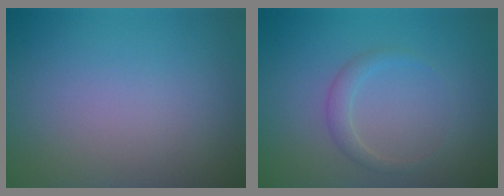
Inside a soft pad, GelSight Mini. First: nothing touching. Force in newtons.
{"total": 1.4, "press": 1.4, "slide": 0.1}